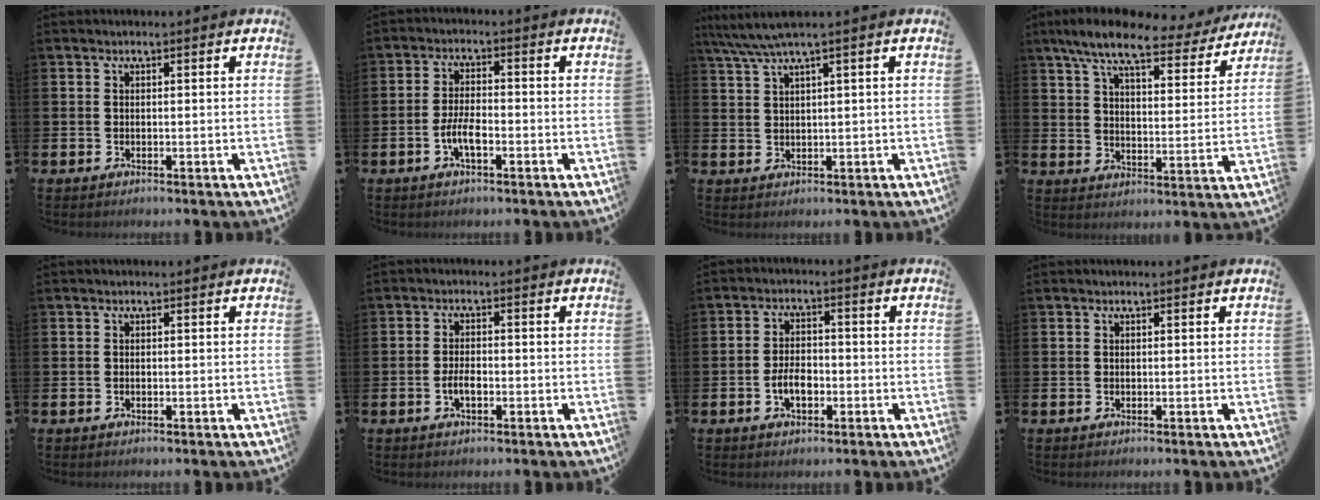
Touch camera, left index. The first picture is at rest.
{"total": 3.8, "force": [-1.5, 1.4, 3.2], "torque": [-0.076, 0.004, -0.030]}
{"total": 4.0, "force": [2.9, -0.2, 2.8], "torque": [-0.062, -0.005, 0.052]}
{"total": 9.0, "force": [7.7, 1.8, 4.4], "torque": [-0.099, -0.036, 0.128]}
{"total": 0.0}
{"total": 2.5, "force": [-0.7, 1.2, 2.1], "torque": [-0.037, 0.002, -0.014]}
{"total": 3.7, "force": [-1.1, 2.2, 2.8], "torque": [-0.040, 0.002, -0.024]}
{"total": 0.0}